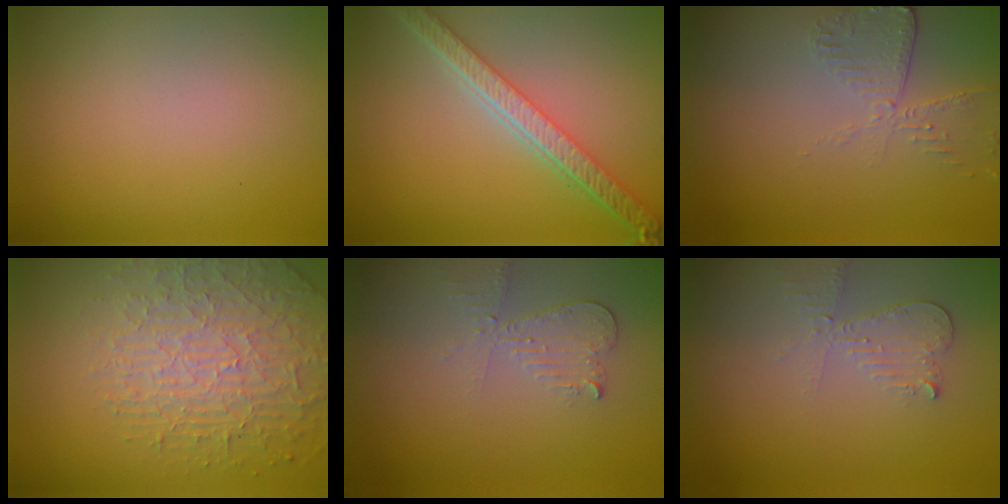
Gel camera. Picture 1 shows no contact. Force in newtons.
{"total": 5.3, "press": 4.1, "slide": 3.3}
{"total": 2.5, "press": 2.3, "slide": 1.0}
{"total": 4.0, "press": 4.0, "slide": 0.4}
{"total": 2.1, "press": 2.1, "slide": 0.1}
{"total": 2.1, "press": 2.1, "slide": 0.1}